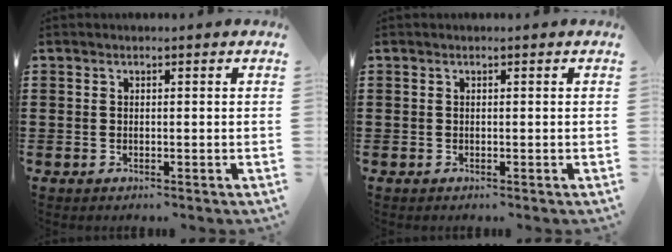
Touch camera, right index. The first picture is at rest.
{"total": 0.0}